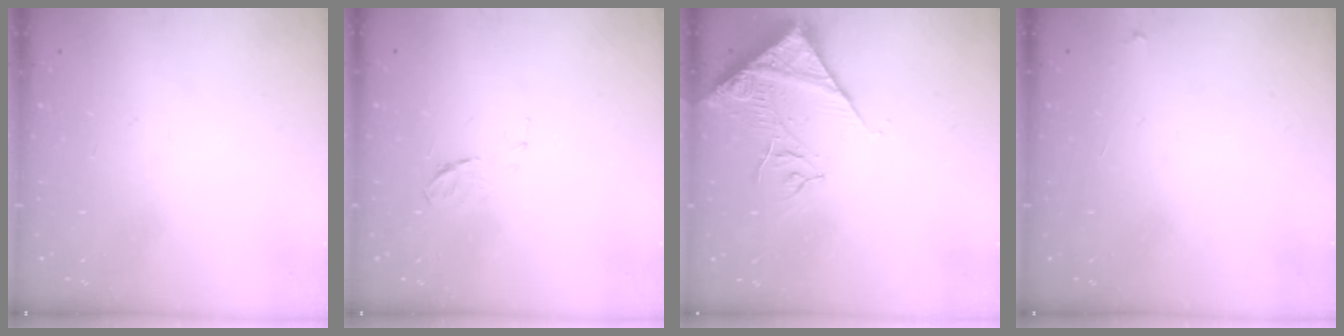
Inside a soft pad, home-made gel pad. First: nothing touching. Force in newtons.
{"total": 5.8, "press": 5.8, "slide": 0.7}
{"total": 11.7, "press": 11.6, "slide": 1.5}
{"total": 2.1, "press": 2.1, "slide": 0.1}